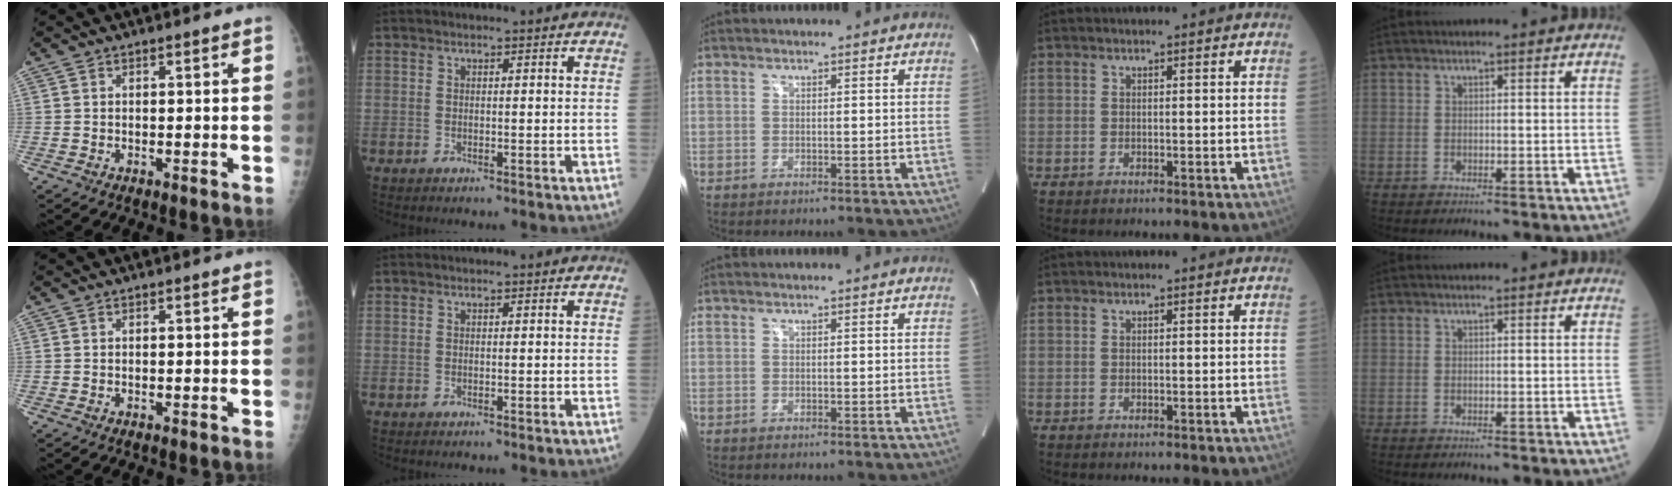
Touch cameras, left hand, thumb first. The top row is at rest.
{}